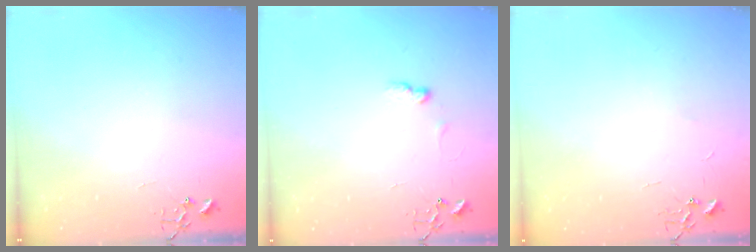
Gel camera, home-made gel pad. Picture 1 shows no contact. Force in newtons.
{"total": 6.7, "press": 6.6, "slide": 0.9}
{"total": 2.4, "press": 2.4, "slide": 0.3}